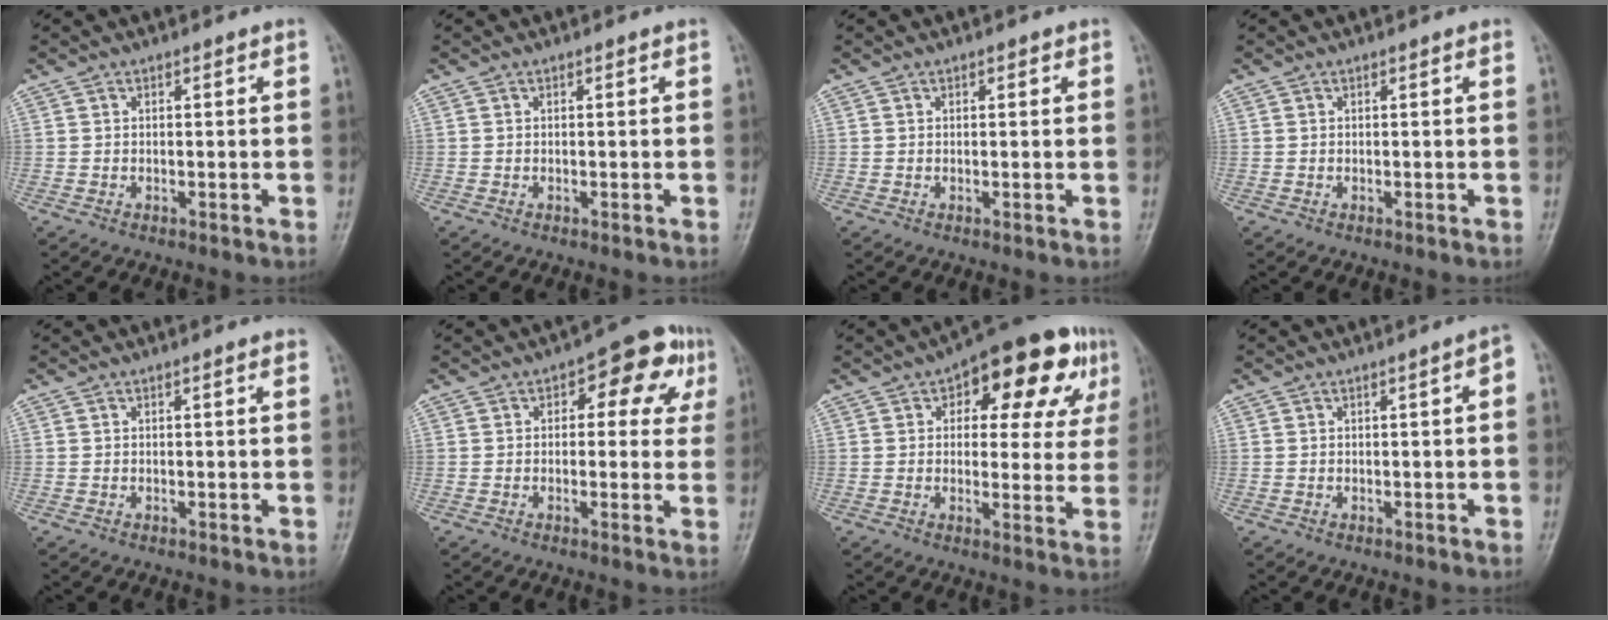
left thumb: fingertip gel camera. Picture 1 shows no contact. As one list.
[{"total": 0.0}, {"total": 0.8, "force": [0.5, 0.6, 0.4], "torque": [0.000, 0.001, 0.003]}, {"total": 0.0}, {"total": 0.8, "force": [0.3, 0.1, 0.8], "torque": [-0.014, 0.001, 0.003]}, {"total": 9.8, "force": [3.2, 5.7, 7.3], "torque": [-0.036, 0.019, 0.028]}, {"total": 16.6, "force": [7.0, 8.5, 12.4], "torque": [-0.105, 0.005, 0.083]}, {"total": 2.1, "force": [0.1, 0.6, 2.1], "torque": [-0.025, 0.010, -0.001]}]